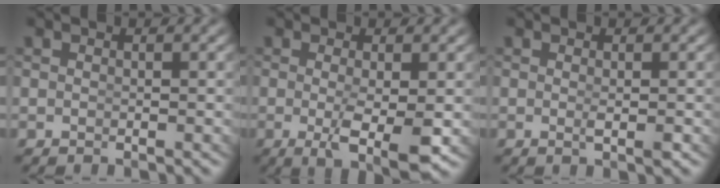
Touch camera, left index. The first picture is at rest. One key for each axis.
{"total": 5.1, "fx": -1.9, "fy": 0.9, "fz": 4.6, "tx": -0.076, "ty": -0.034, "tz": -0.016}
{"total": 1.1, "fx": -0.3, "fy": -0.3, "fz": 1.0, "tx": -0.017, "ty": -0.007, "tz": -0.001}